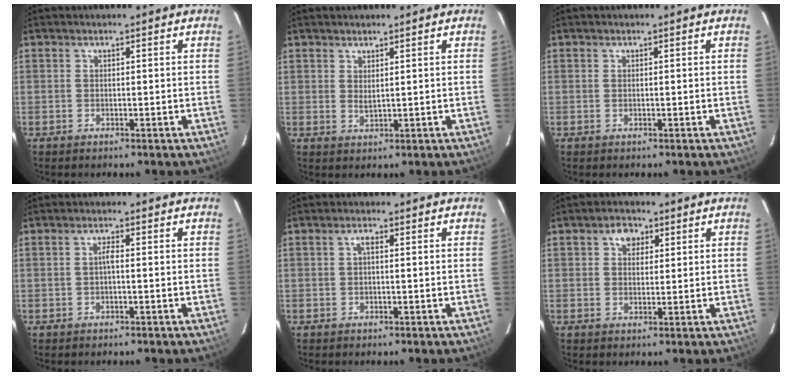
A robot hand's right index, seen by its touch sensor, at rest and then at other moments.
{"total": 1.4, "force": [1.0, 0.4, 0.9], "torque": [-0.017, -0.001, 0.018]}
{"total": 0.0}
{"total": 1.6, "force": [-0.4, 0.3, 1.5], "torque": [-0.030, 0.008, -0.008]}
{"total": 1.2, "force": [0.1, 0.5, 1.1], "torque": [-0.021, 0.007, -0.002]}
{"total": 3.3, "force": [1.3, 2.6, 1.5], "torque": [-0.017, 0.012, 0.022]}